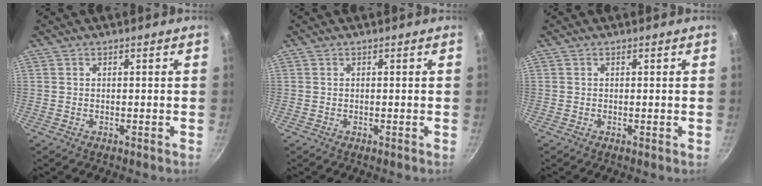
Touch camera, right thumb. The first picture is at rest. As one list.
[{"total": 0.0}, {"total": 0.0}]